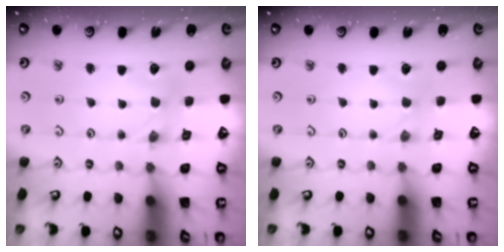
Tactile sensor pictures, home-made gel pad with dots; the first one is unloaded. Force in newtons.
{"total": 0.0}